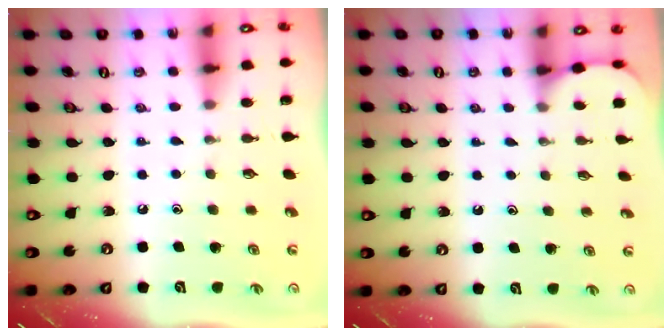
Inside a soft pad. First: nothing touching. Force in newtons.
{"total": 1.8, "press": 1.8, "slide": 0.2}